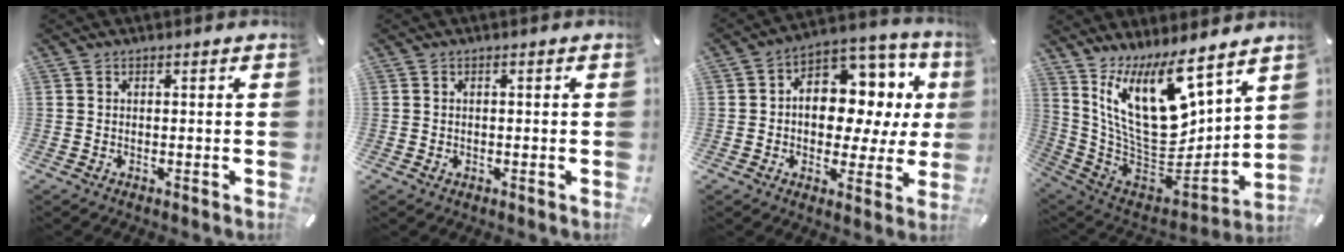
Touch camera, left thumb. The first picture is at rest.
{"total": 0.9, "force": [-0.1, 0.6, 0.7], "torque": [-0.013, 0.002, -0.004]}
{"total": 12.4, "force": [1.6, 9.2, 8.1], "torque": [-0.107, -0.021, 0.032]}
{"total": 20.0, "force": [9.6, 9.6, 14.6], "torque": [-0.294, -0.088, 0.173]}